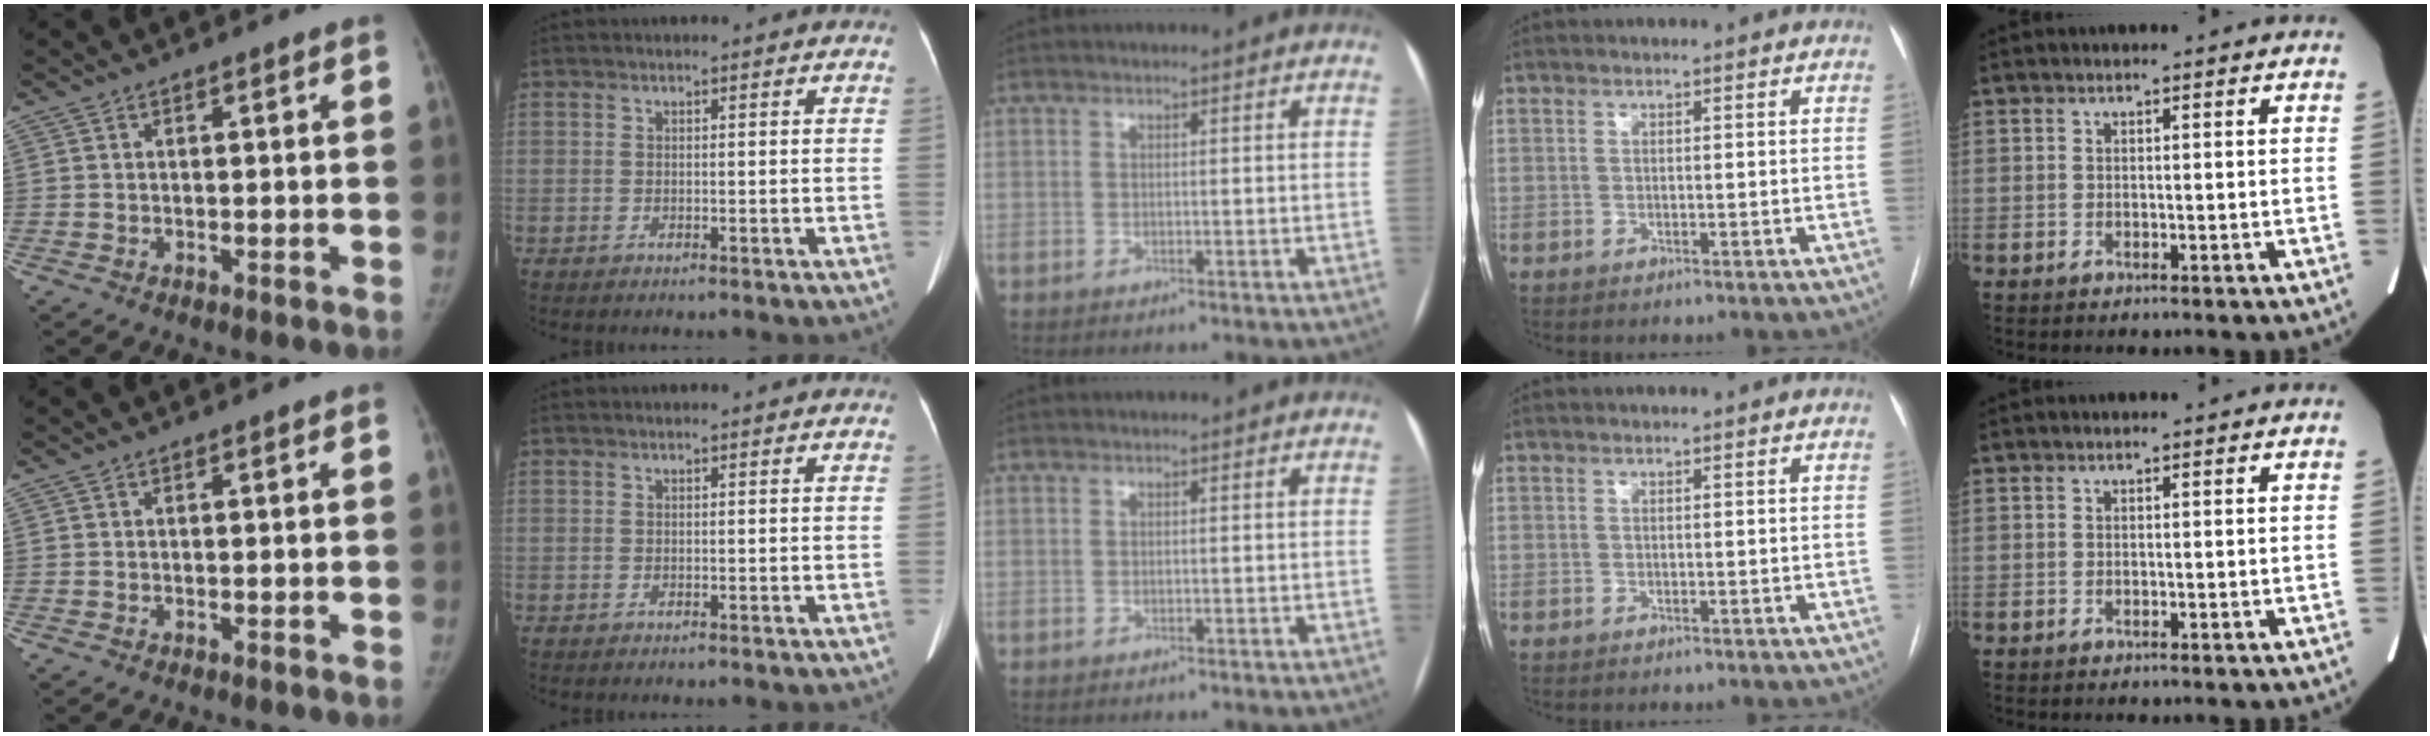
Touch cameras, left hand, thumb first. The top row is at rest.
{}